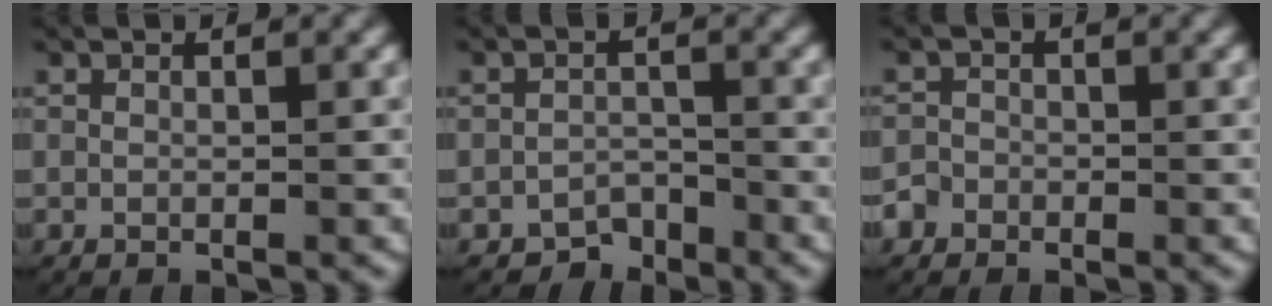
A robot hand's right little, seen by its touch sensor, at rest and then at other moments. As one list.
[{"total": 2.9, "force": [-2.5, 1.4, 0.1], "torque": [0.011, -0.008, -0.048]}, {"total": 1.8, "force": [-1.0, 1.6, 0.1], "torque": [-0.006, -0.004, -0.022]}]